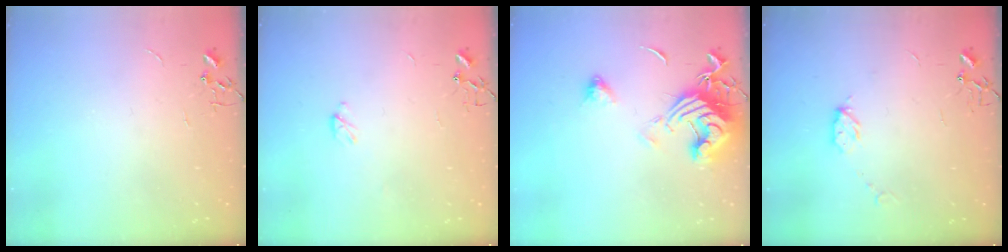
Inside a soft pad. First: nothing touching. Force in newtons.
{"total": 3.0, "press": 3.0, "slide": 0.5}
{"total": 14.8, "press": 14.6, "slide": 1.8}
{"total": 5.8, "press": 5.8, "slide": 0.7}